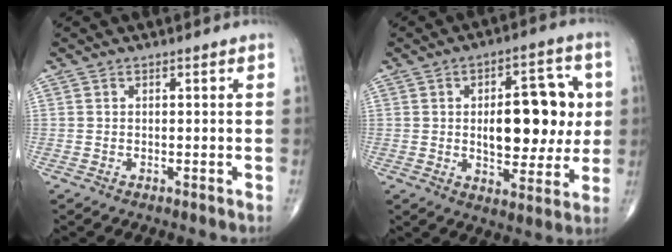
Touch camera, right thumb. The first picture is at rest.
{"total": 16.6, "force": [1.4, 8.2, 14.3], "torque": [-0.162, 0.005, 0.024]}